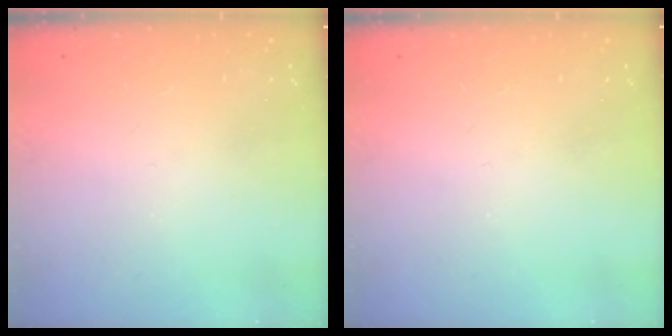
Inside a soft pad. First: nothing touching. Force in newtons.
{"total": 0.0}